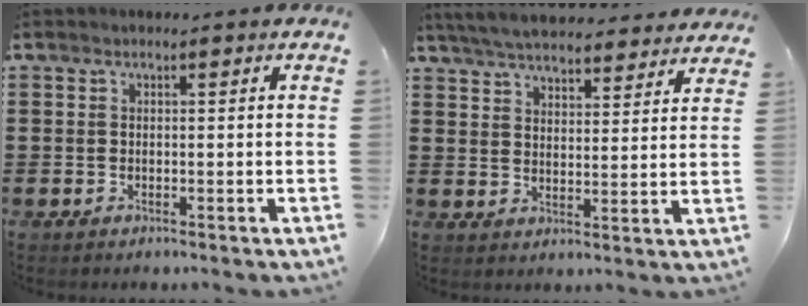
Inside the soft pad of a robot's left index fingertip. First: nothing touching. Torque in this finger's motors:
{"motor_torque": [-0.19, -0.89, -0.06, 0.03]}